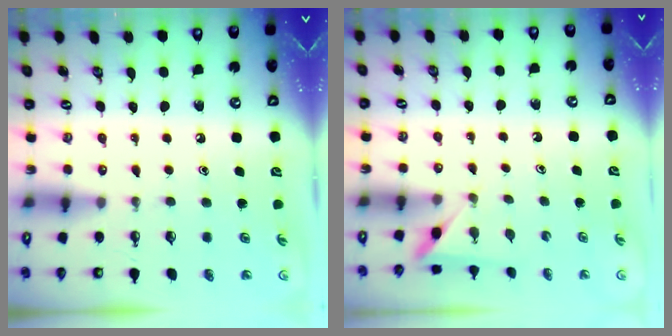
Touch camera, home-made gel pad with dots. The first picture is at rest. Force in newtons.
{"total": 2.2, "press": 2.2, "slide": 0.2}